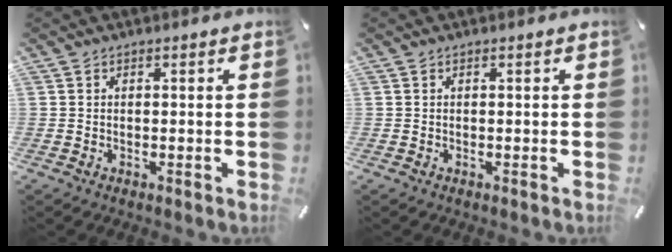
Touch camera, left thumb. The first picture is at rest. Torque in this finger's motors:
{"motor_torque": [0.00, 0.00, -0.03, -0.03, 0.00]}